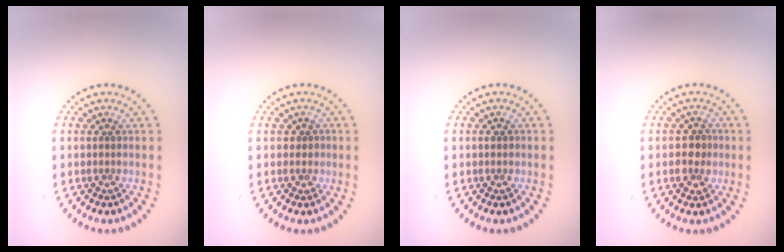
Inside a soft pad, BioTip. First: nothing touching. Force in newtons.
{"total": 0.7, "press": 0.5, "slide": 0.5}
{"total": 0.8, "press": 0.8, "slide": 0.0}
{"total": 2.1, "press": 2.1, "slide": 0.4}